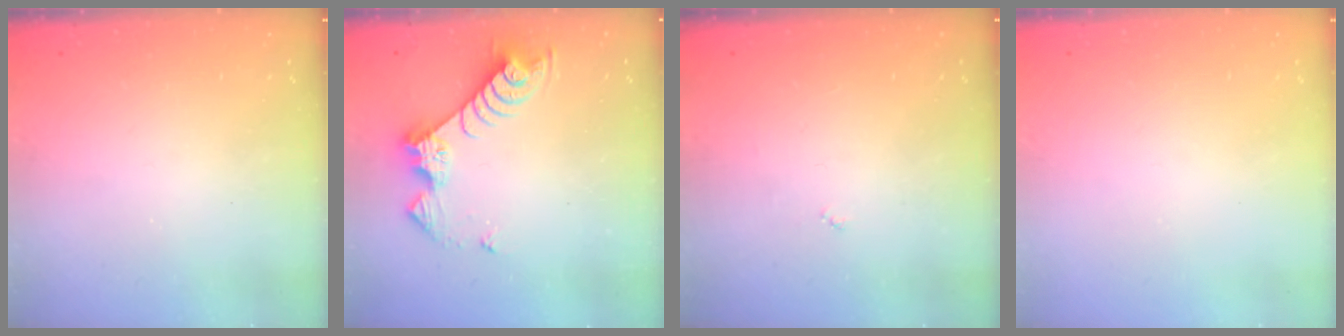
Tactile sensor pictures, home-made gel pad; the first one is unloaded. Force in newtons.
{"total": 10.0, "press": 9.9, "slide": 0.5}
{"total": 2.7, "press": 2.7, "slide": 0.4}
{"total": 0.0}